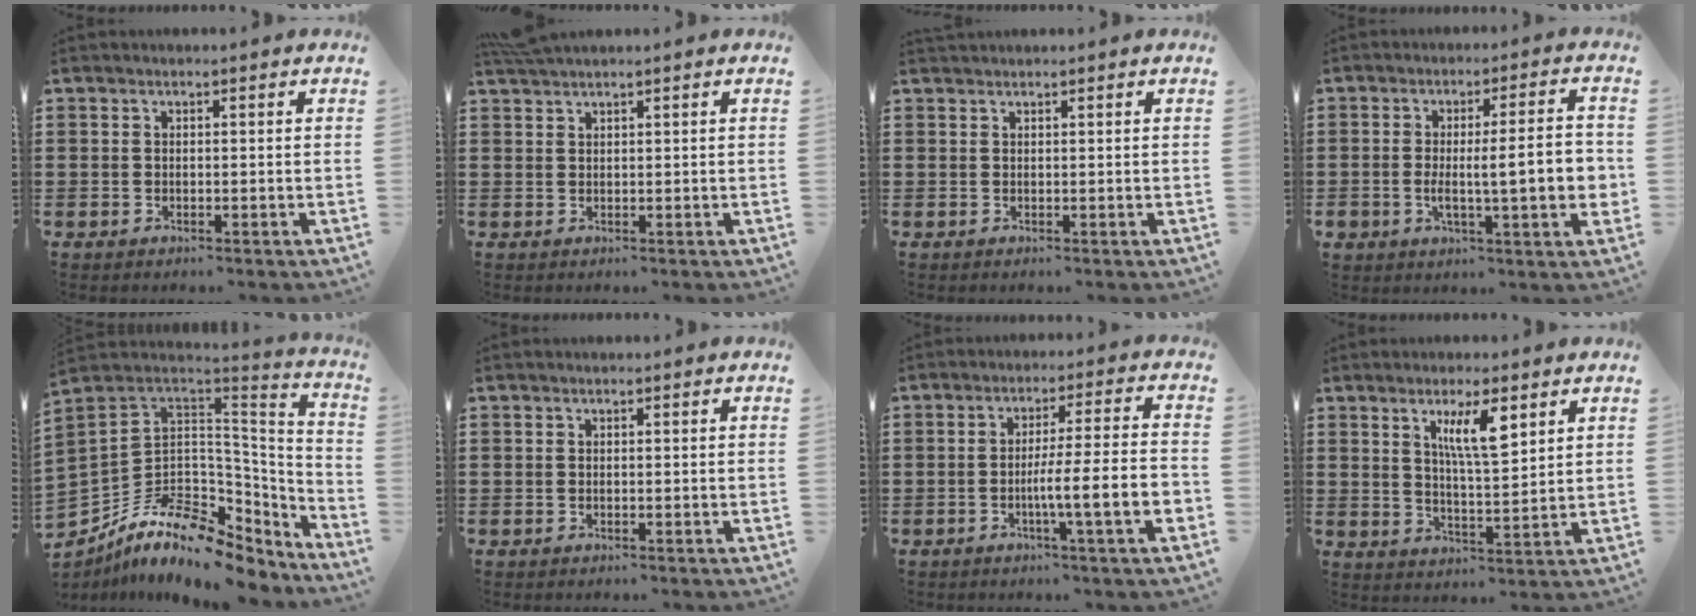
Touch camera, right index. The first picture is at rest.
{"total": 1.5, "force": [1.5, 0.0, 0.4], "torque": [-0.010, 0.000, 0.029]}
{"total": 0.6, "force": [0.5, 0.1, -0.2], "torque": [0.004, 0.002, 0.010]}
{"total": 8.4, "force": [-0.8, 1.6, 8.2], "torque": [-0.127, -0.004, -0.019]}
{"total": 11.7, "force": [-6.6, 6.7, 7.1], "torque": [-0.162, 0.004, -0.114]}
{"total": 0.0}
{"total": 8.1, "force": [-2.6, -0.1, 7.6], "torque": [-0.128, -0.011, -0.048]}
{"total": 7.2, "force": [3.5, 1.8, 6.0], "torque": [-0.118, 0.006, 0.057]}